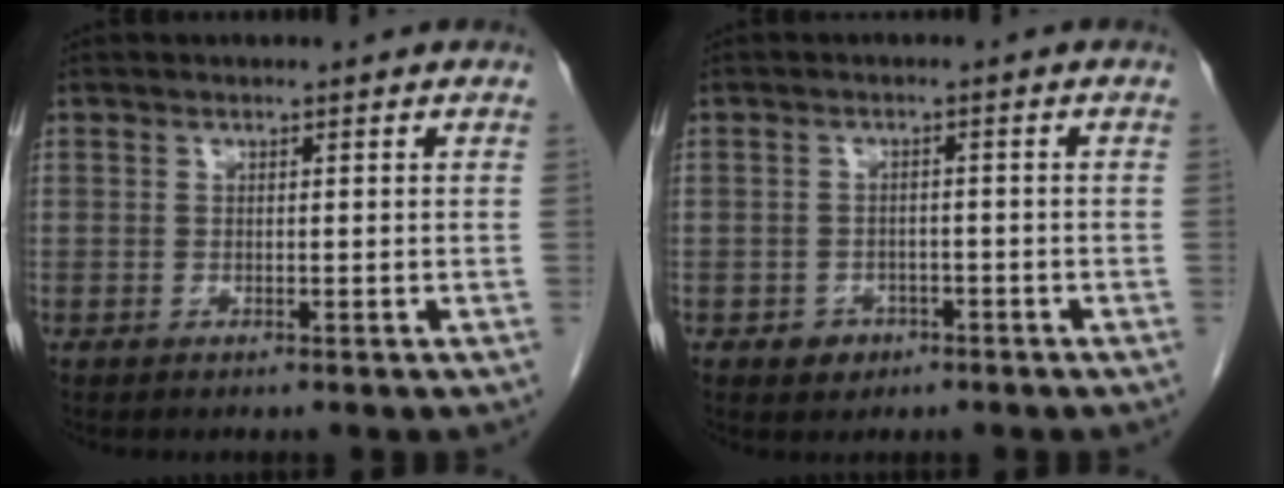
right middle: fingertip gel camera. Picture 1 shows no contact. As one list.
[{"total": 2.6, "force": [-1.5, 2.0, 0.8], "torque": [-0.010, 0.006, -0.016]}]